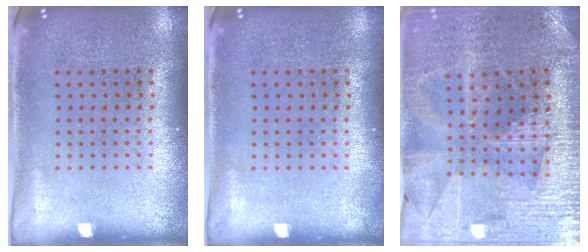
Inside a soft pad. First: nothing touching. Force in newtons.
{"total": 0.0}
{"total": 3.0, "press": 2.9, "slide": 0.4}